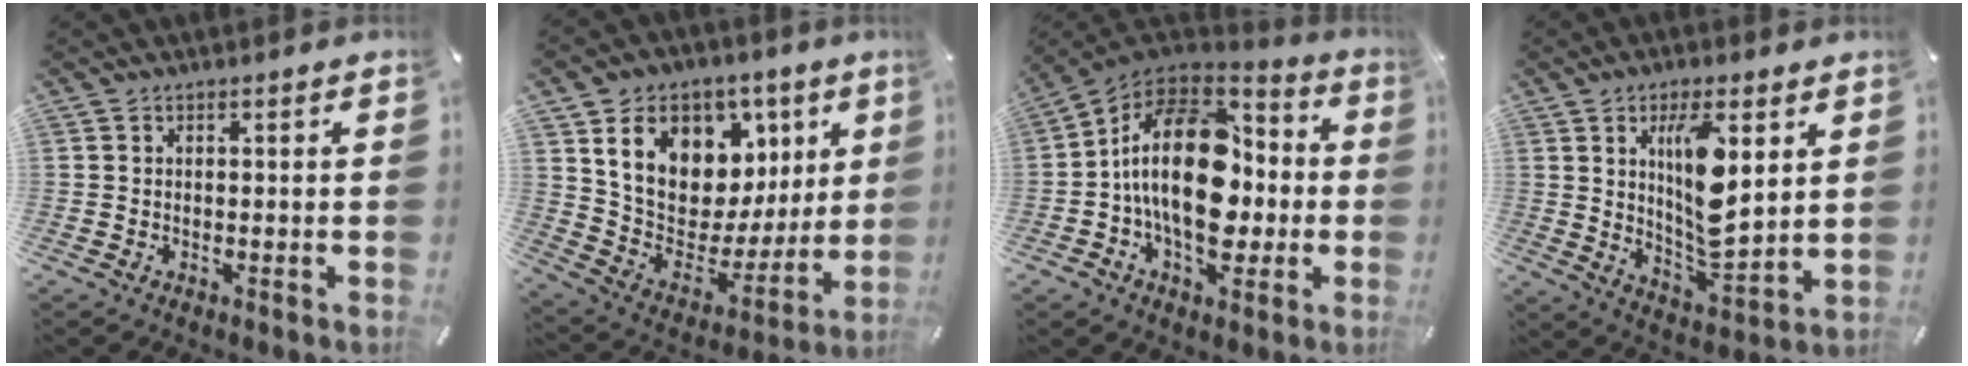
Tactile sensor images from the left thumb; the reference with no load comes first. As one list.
[{"total": 17.0, "force": [7.9, 12.6, 8.1], "torque": [-0.125, -0.049, 0.151]}, {"total": 22.9, "force": [-0.3, 14.5, 17.8], "torque": [-0.336, 0.006, -0.003]}, {"total": 13.6, "force": [4.8, 5.3, 11.6], "torque": [-0.206, -0.024, 0.077]}]